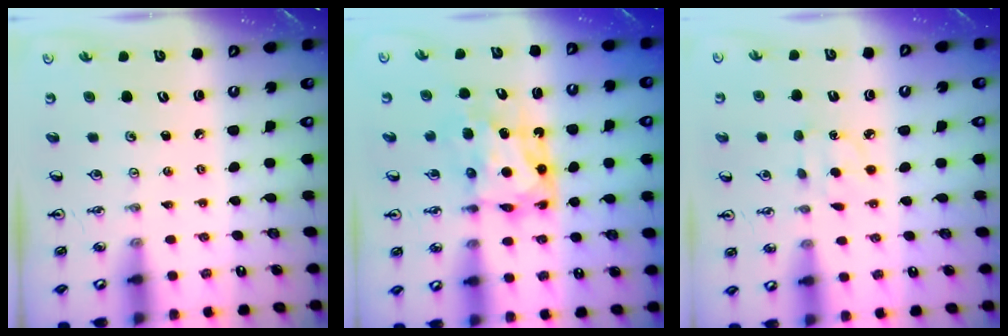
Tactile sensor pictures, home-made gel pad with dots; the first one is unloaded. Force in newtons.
{"total": 8.0, "press": 7.9, "slide": 0.7}
{"total": 4.9, "press": 4.9, "slide": 0.5}